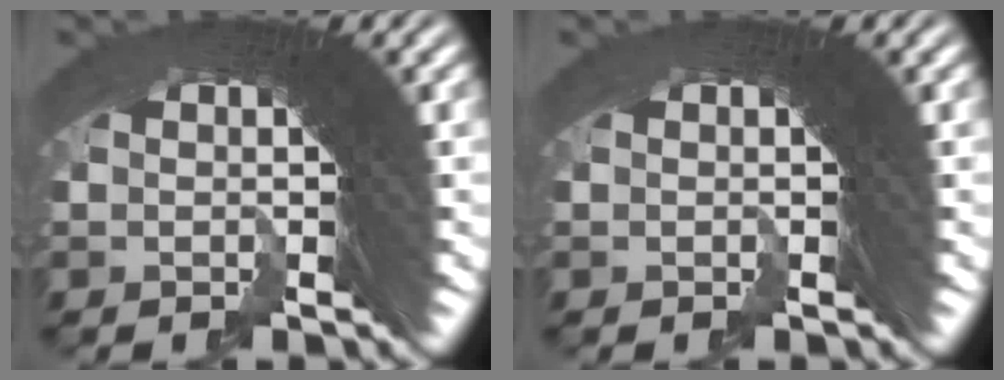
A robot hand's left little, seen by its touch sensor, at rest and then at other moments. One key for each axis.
{"total": 0.0}